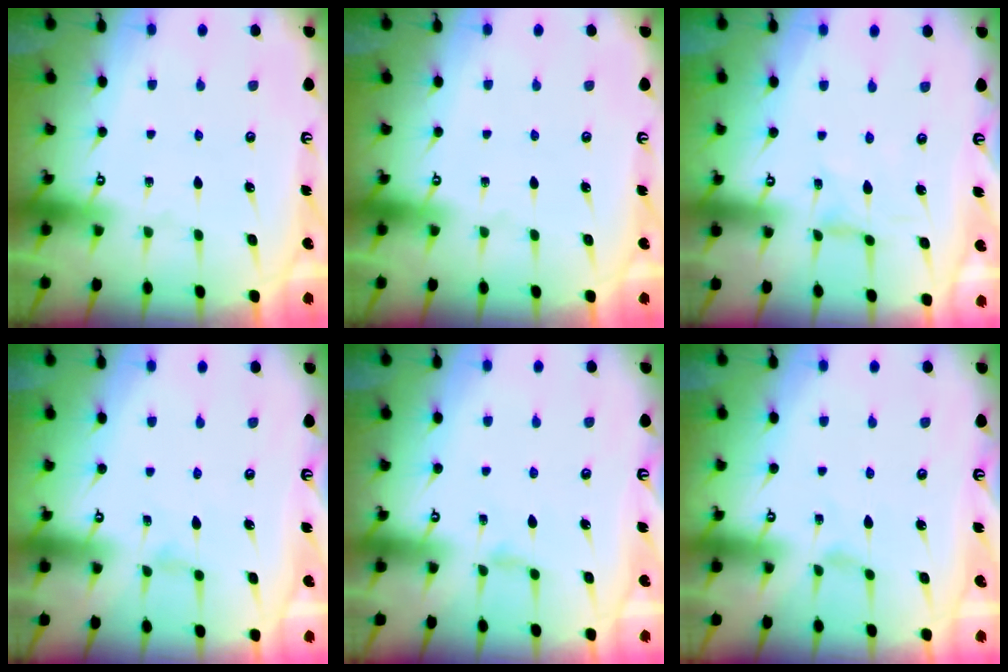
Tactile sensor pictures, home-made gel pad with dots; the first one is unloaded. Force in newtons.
{"total": 0.0}
{"total": 0.6, "press": 0.6, "slide": 0.2}
{"total": 0.6, "press": 0.5, "slide": 0.2}
{"total": 2.1, "press": 2.1, "slide": 0.5}
{"total": 0.0}